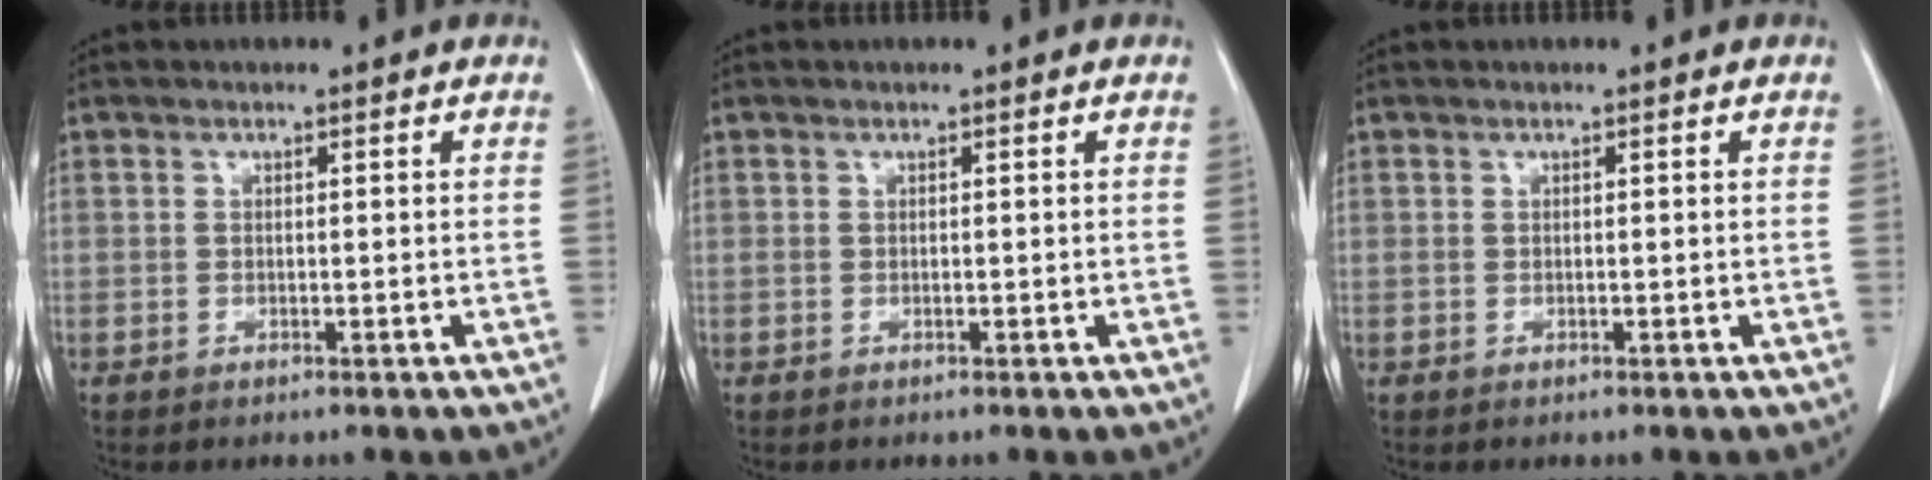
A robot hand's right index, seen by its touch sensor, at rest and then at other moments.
{"total": 0.0}
{"total": 0.0}